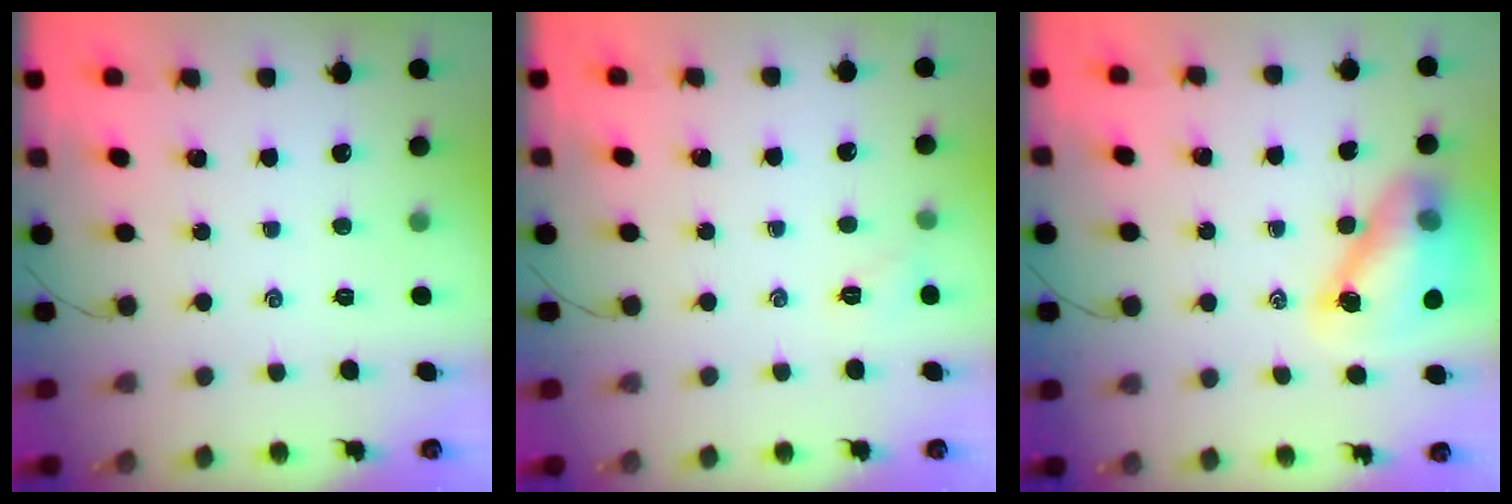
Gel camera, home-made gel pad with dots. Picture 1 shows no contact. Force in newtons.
{"total": 5.0, "press": 4.8, "slide": 1.2}
{"total": 12.7, "press": 12.2, "slide": 3.6}